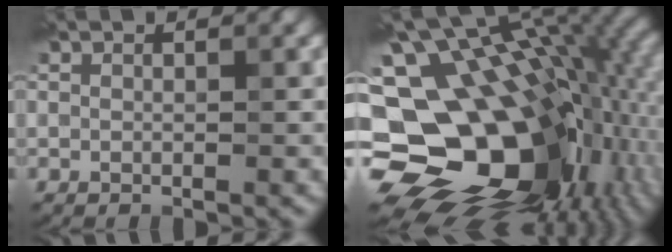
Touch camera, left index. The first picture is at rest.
{"total": 19.2, "force": [-1.3, 12.6, 14.4], "torque": [-0.255, -0.027, 0.010]}